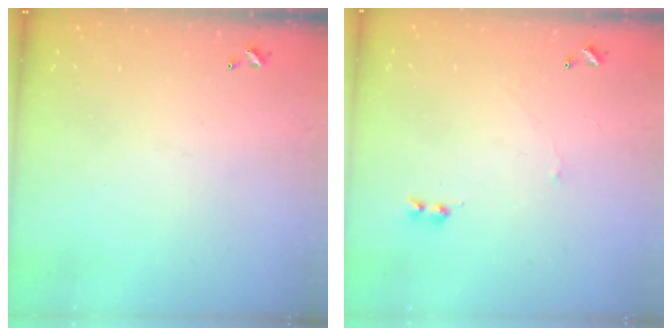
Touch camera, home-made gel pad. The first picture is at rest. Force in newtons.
{"total": 1.5, "press": 1.5, "slide": 0.5}